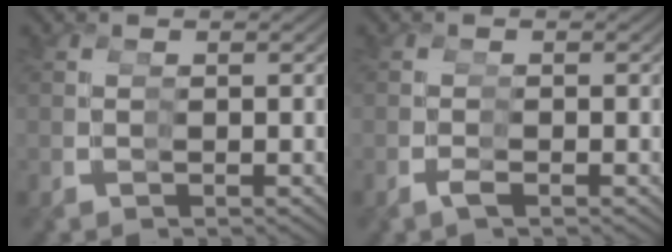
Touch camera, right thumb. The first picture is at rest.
{"total": 0.9, "force": [-0.8, 0.0, 0.5], "torque": [-0.021, -0.006, -0.010]}